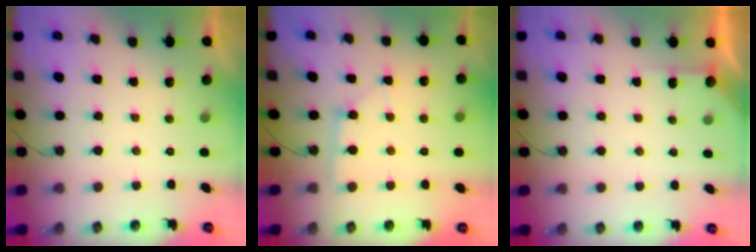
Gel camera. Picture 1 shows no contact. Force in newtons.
{"total": 2.1, "press": 2.1, "slide": 0.3}
{"total": 3.3, "press": 3.3, "slide": 0.4}